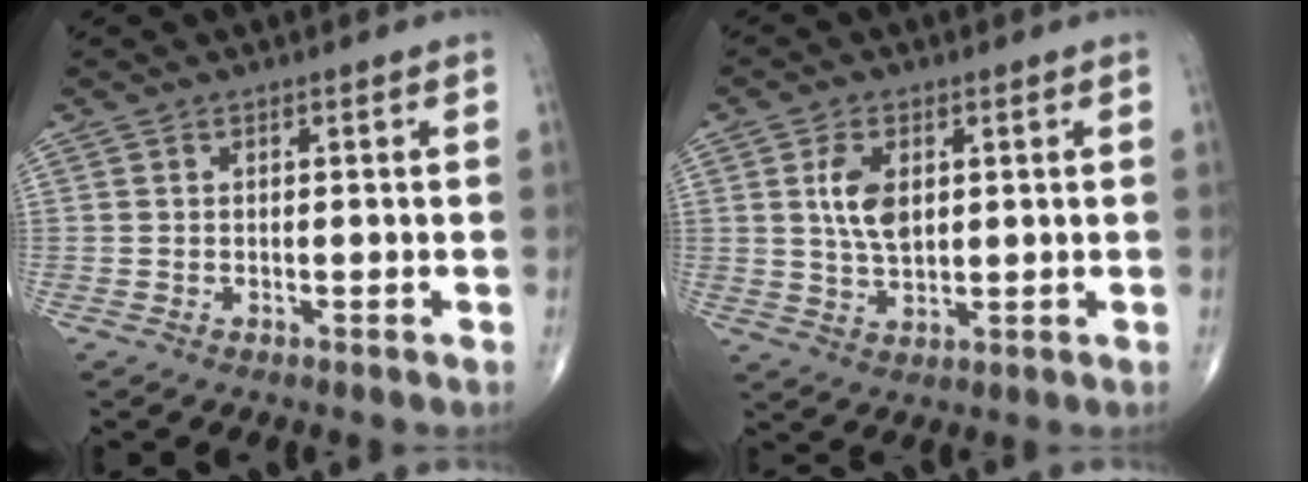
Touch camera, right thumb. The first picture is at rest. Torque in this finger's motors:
{"motor_torque": [1.37, 1.05, 1.13, 0.15, 0.07]}